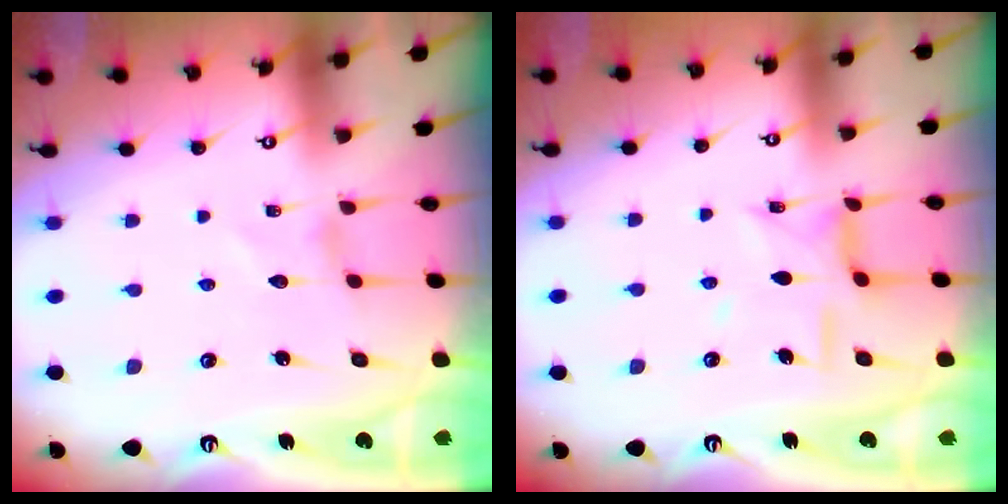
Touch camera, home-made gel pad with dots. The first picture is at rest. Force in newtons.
{"total": 9.1, "press": 9.1, "slide": 0.6}